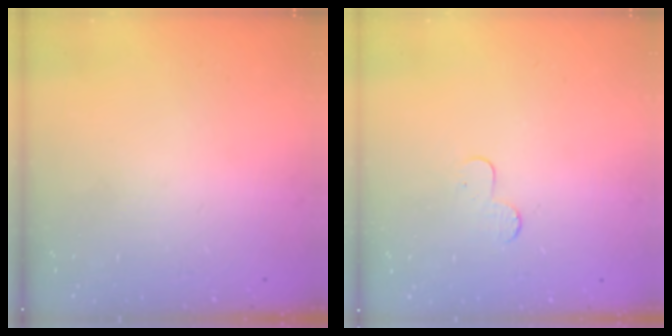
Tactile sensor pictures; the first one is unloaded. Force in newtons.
{"total": 4.4, "press": 4.4, "slide": 0.4}